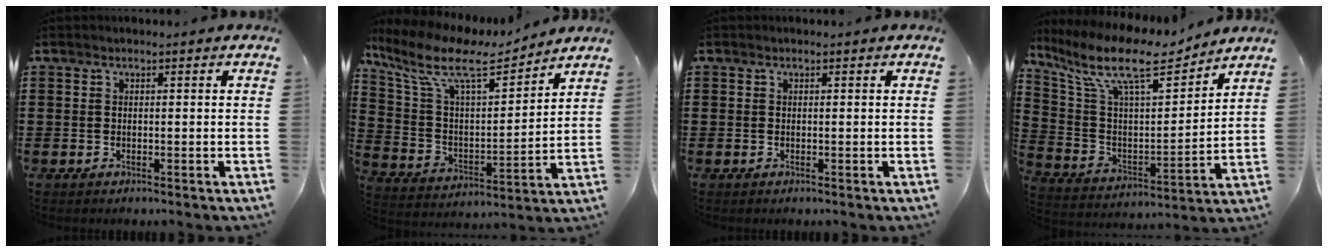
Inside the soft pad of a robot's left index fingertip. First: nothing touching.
{"total": 10.8, "force": [8.1, 3.1, 6.4], "torque": [-0.158, -0.043, 0.138]}
{"total": 0.0}
{"total": 12.2, "force": [9.4, 3.1, 7.0], "torque": [-0.175, -0.048, 0.161]}